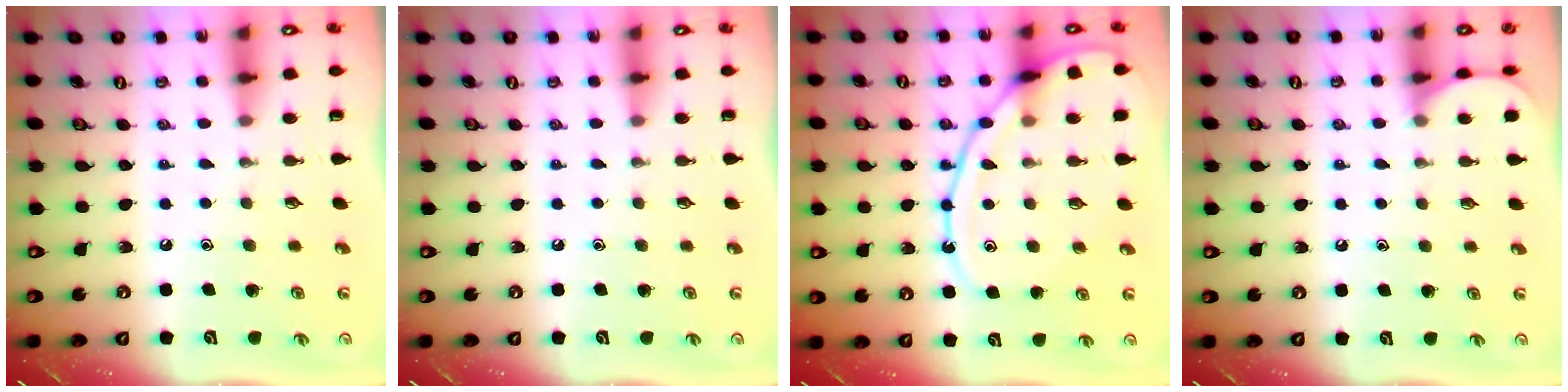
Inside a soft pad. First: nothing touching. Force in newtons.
{"total": 0.0}
{"total": 14.1, "press": 14.0, "slide": 1.4}
{"total": 4.7, "press": 4.6, "slide": 0.6}